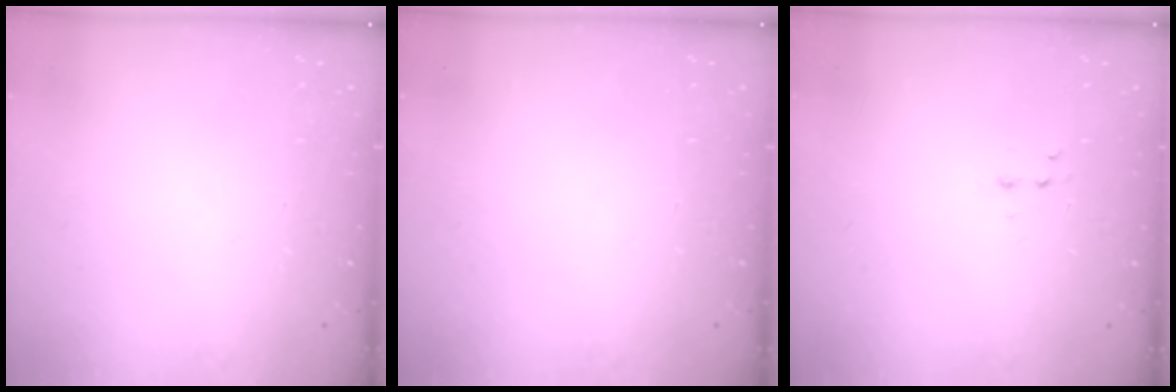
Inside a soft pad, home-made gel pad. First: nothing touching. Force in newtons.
{"total": 0.0}
{"total": 3.1, "press": 3.0, "slide": 0.9}